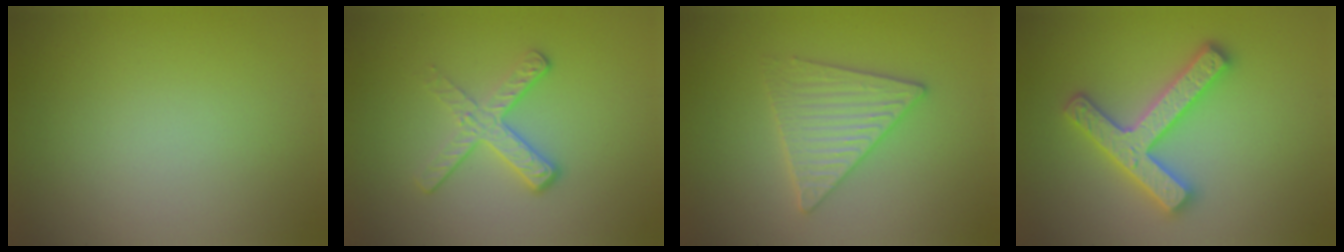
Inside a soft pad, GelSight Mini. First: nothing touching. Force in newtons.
{"total": 3.7, "press": 2.5, "slide": 2.7}
{"total": 4.0, "press": 4.0, "slide": 0.5}
{"total": 4.7, "press": 4.6, "slide": 0.9}